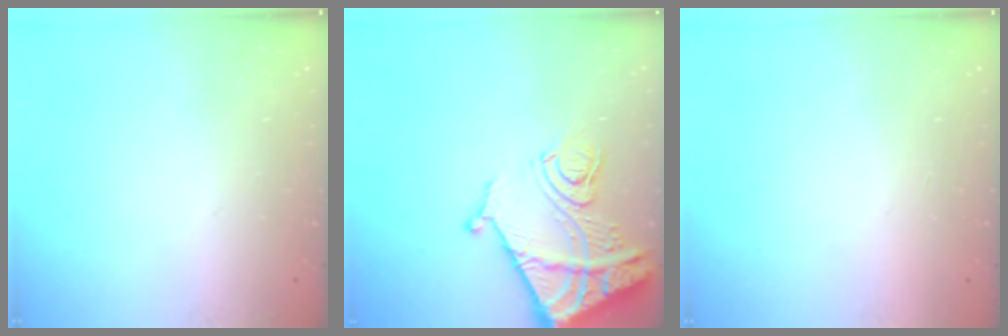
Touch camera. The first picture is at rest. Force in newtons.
{"total": 14.7, "press": 14.6, "slide": 1.7}
{"total": 1.5, "press": 1.5, "slide": 0.1}